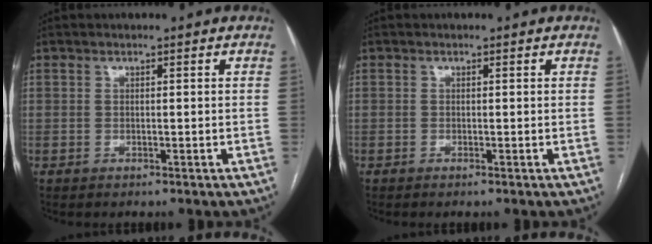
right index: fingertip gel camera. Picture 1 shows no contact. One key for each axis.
{"total": 0.0}